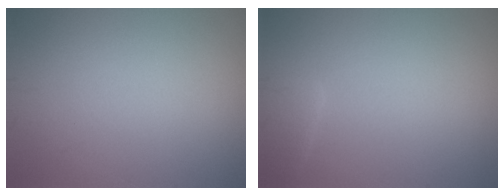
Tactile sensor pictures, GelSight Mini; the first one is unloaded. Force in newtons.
{"total": 1.5, "press": 1.5, "slide": 0.1}